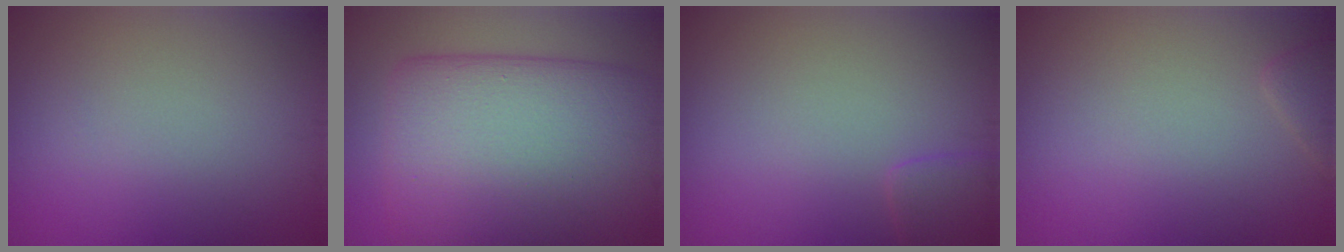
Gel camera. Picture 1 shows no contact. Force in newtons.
{"total": 14.0, "press": 14.0, "slide": 0.7}
{"total": 1.6, "press": 1.6, "slide": 0.1}
{"total": 1.1, "press": 1.1, "slide": 0.1}